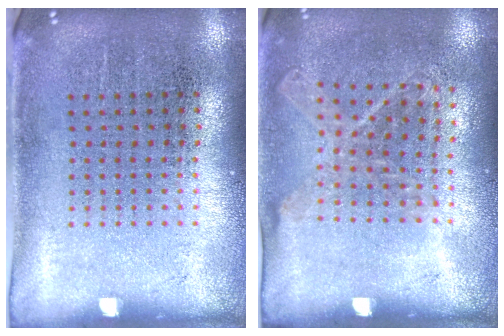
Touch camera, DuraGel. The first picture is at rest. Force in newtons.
{"total": 1.1, "press": 1.0, "slide": 0.5}